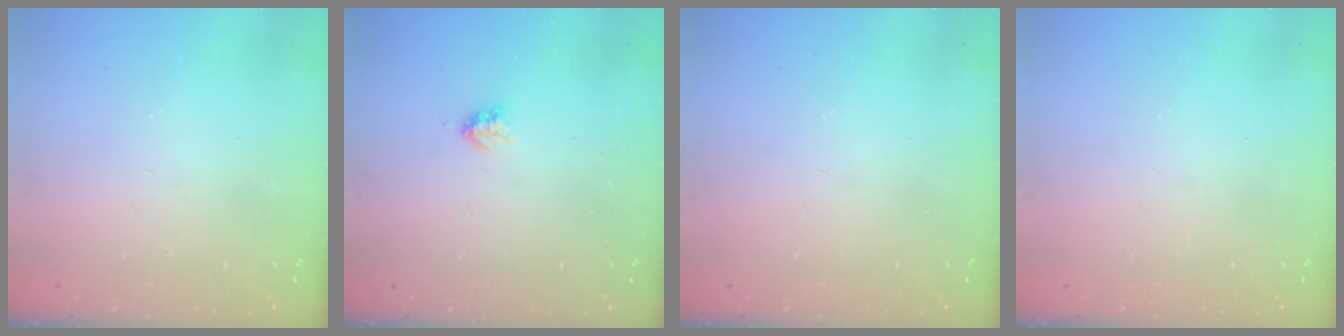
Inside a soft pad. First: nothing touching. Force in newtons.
{"total": 2.9, "press": 2.9, "slide": 0.5}
{"total": 0.0}
{"total": 0.0}